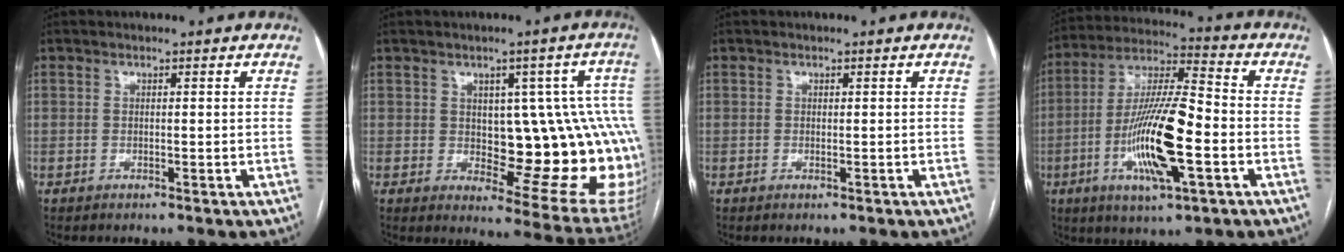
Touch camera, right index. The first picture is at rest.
{"total": 17.9, "force": [-0.2, 6.7, 16.5], "torque": [-0.137, 0.017, 0.015]}
{"total": 0.0}
{"total": 16.3, "force": [-4.4, 2.7, 15.5], "torque": [-0.303, -0.004, -0.078]}